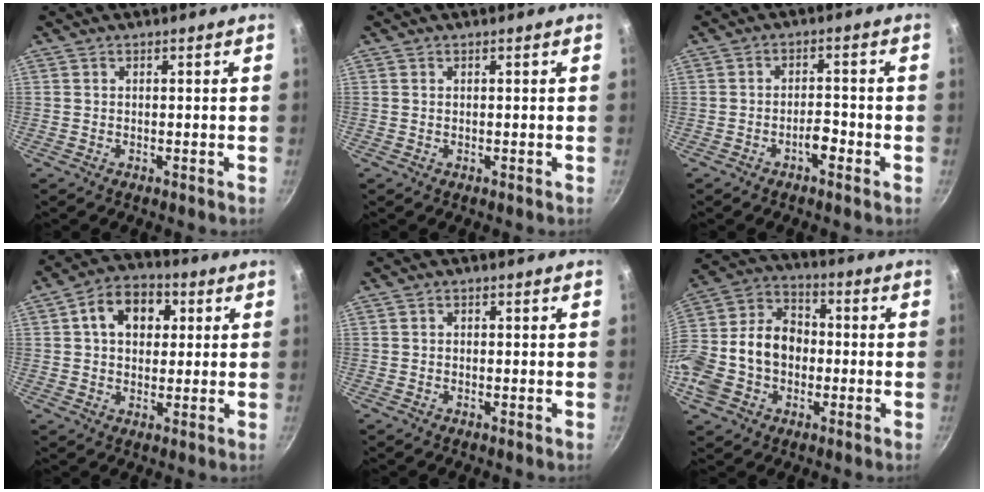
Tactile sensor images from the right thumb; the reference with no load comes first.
{"total": 0.0}
{"total": 3.2, "force": [-1.9, 1.3, 2.3], "torque": [-0.027, 0.022, -0.030]}
{"total": 10.5, "force": [2.7, 7.6, 6.6], "torque": [-0.073, 0.013, 0.029]}
{"total": 0.6, "force": [-0.1, 0.5, 0.2], "torque": [-0.002, 0.003, -0.002]}
{"total": 19.7, "force": [-2.5, 15.1, 12.5], "torque": [-0.234, 0.059, -0.050]}